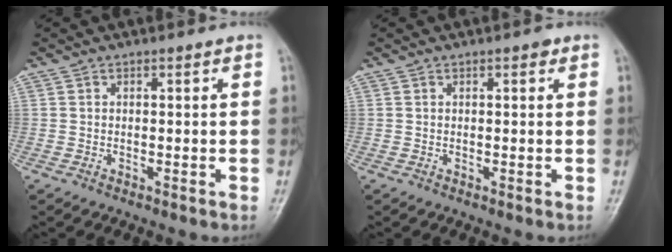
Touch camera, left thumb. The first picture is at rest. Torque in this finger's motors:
{"motor_torque": [0.08, -0.06, 0.00, -0.08, 0.00]}